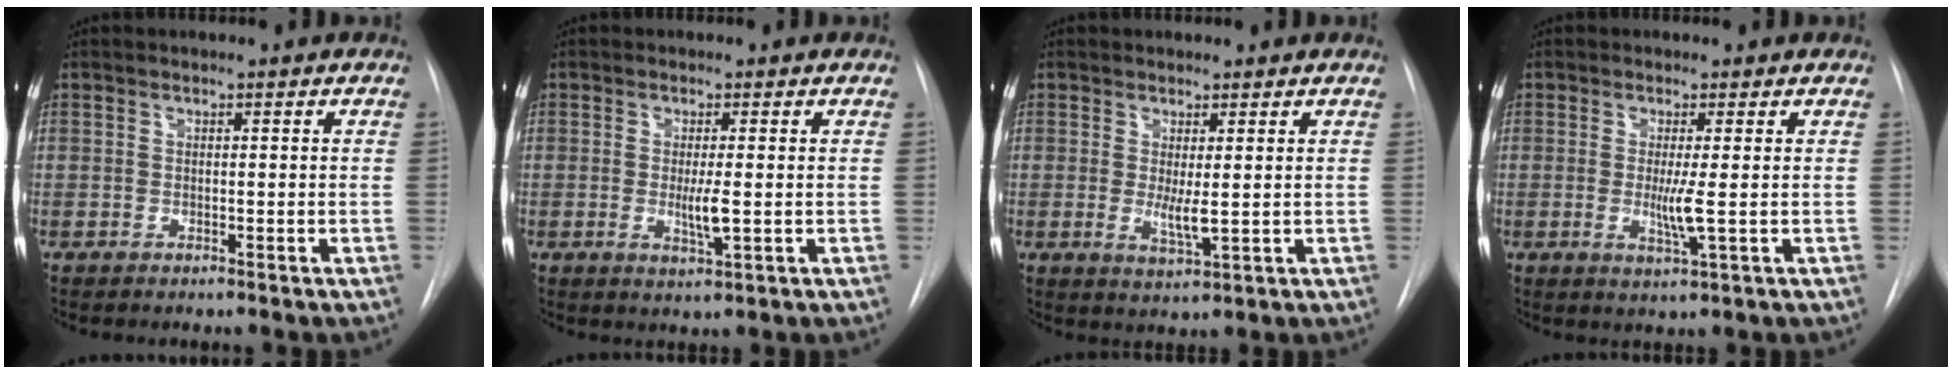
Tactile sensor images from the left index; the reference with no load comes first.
{"total": 3.3, "force": [-0.2, 0.3, 3.2], "torque": [-0.060, -0.007, -0.003]}
{"total": 3.2, "force": [0.3, 0.5, 3.1], "torque": [-0.058, -0.011, 0.012]}
{"total": 3.5, "force": [-0.1, -0.2, 3.5], "torque": [-0.073, -0.010, 0.000]}